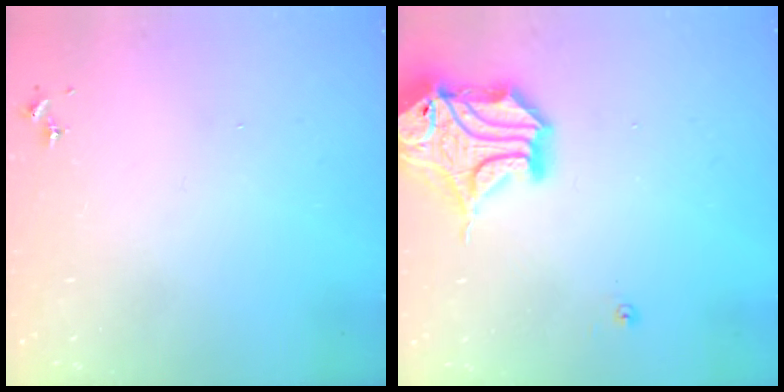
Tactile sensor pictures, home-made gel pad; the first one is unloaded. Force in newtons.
{"total": 18.1, "press": 17.9, "slide": 2.5}